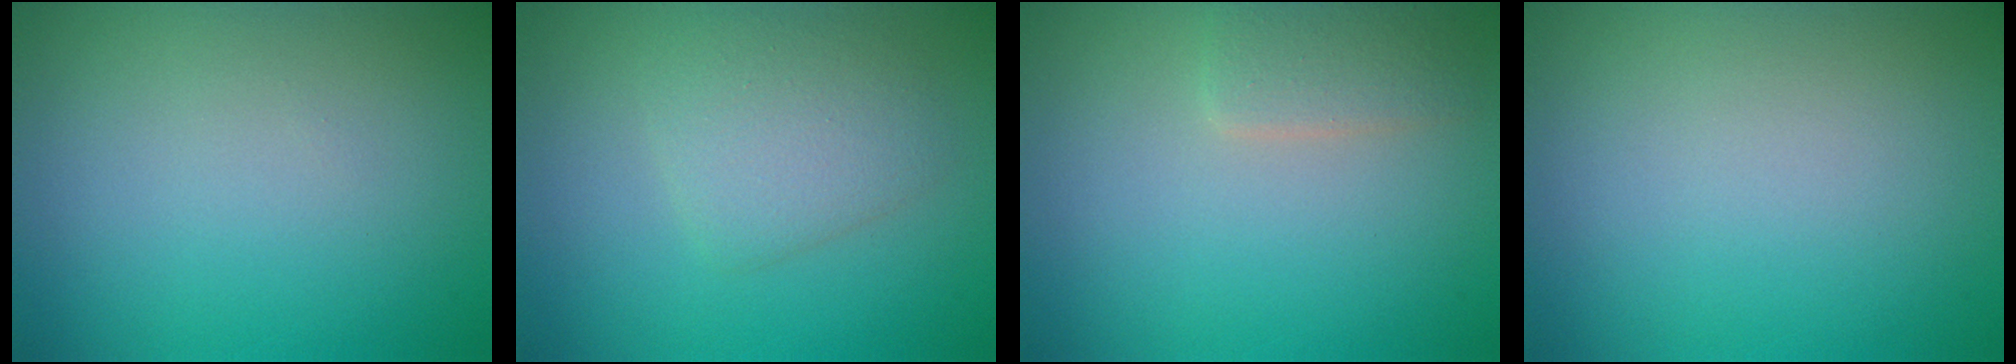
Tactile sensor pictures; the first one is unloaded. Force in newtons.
{"total": 3.0, "press": 3.0, "slide": 0.0}
{"total": 2.0, "press": 2.0, "slide": 0.1}
{"total": 0.0}